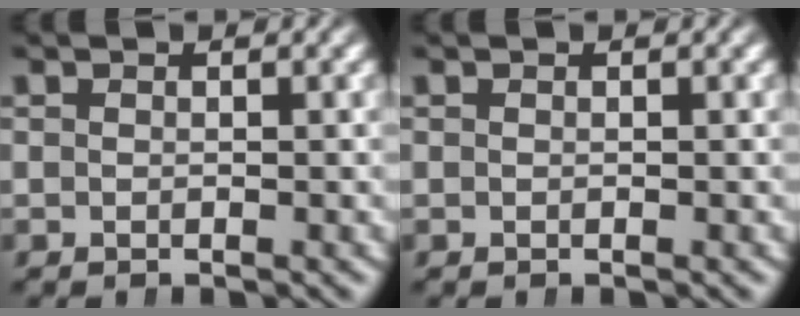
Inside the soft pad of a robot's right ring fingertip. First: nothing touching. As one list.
[{"total": 0.0}]